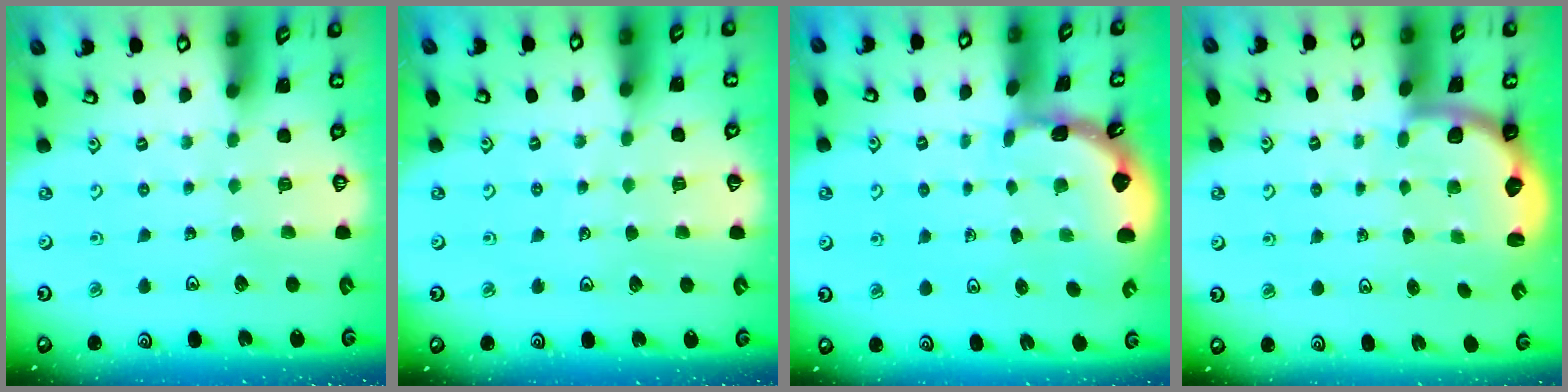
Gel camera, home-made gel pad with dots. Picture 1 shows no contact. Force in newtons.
{"total": 3.5, "press": 3.4, "slide": 0.8}
{"total": 1.8, "press": 1.8, "slide": 0.2}
{"total": 2.1, "press": 1.9, "slide": 1.0}